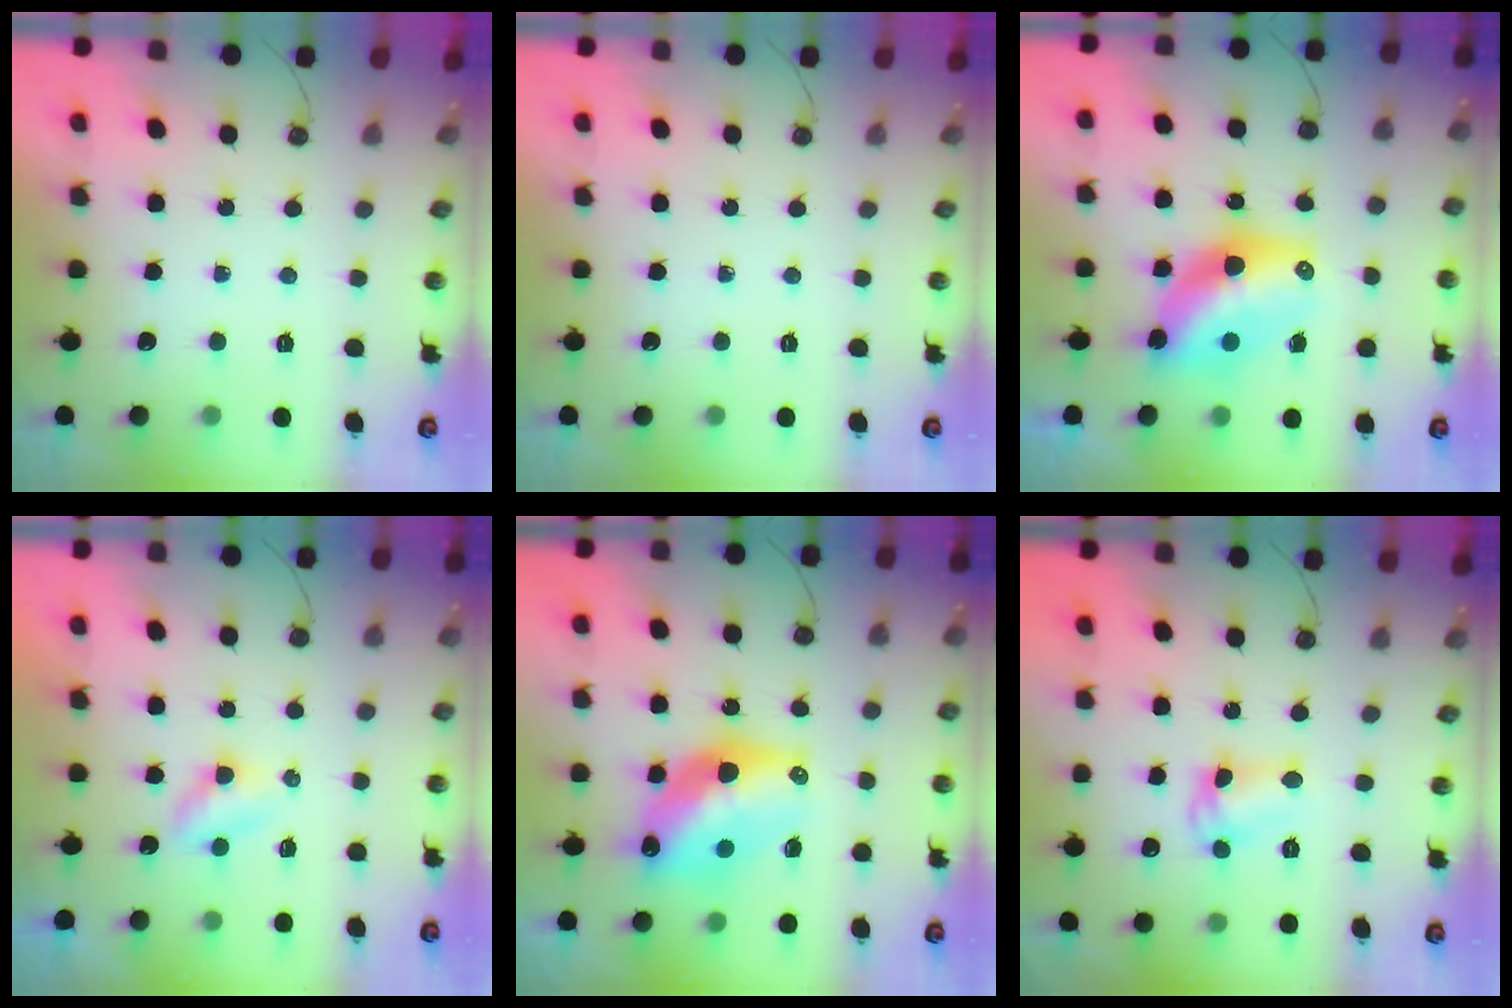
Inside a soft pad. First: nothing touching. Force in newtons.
{"total": 0.0}
{"total": 10.6, "press": 10.6, "slide": 0.7}
{"total": 2.7, "press": 2.7, "slide": 0.4}
{"total": 14.6, "press": 14.6, "slide": 1.1}
{"total": 8.2, "press": 8.2, "slide": 0.7}